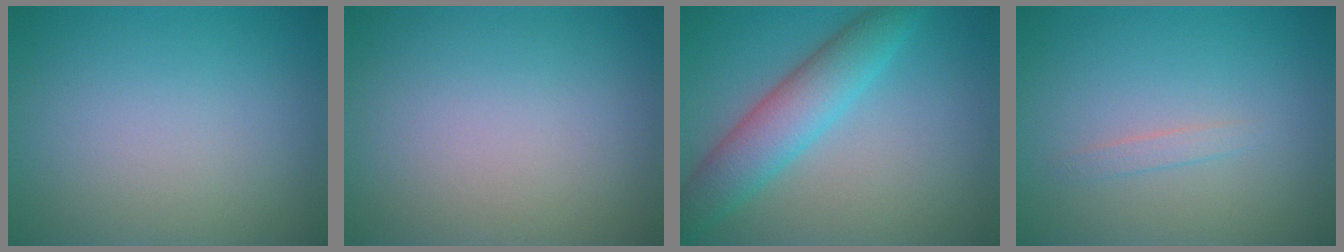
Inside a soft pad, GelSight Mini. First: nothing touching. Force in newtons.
{"total": 0.0}
{"total": 5.4, "press": 5.4, "slide": 0.1}
{"total": 0.9, "press": 0.9, "slide": 0.0}